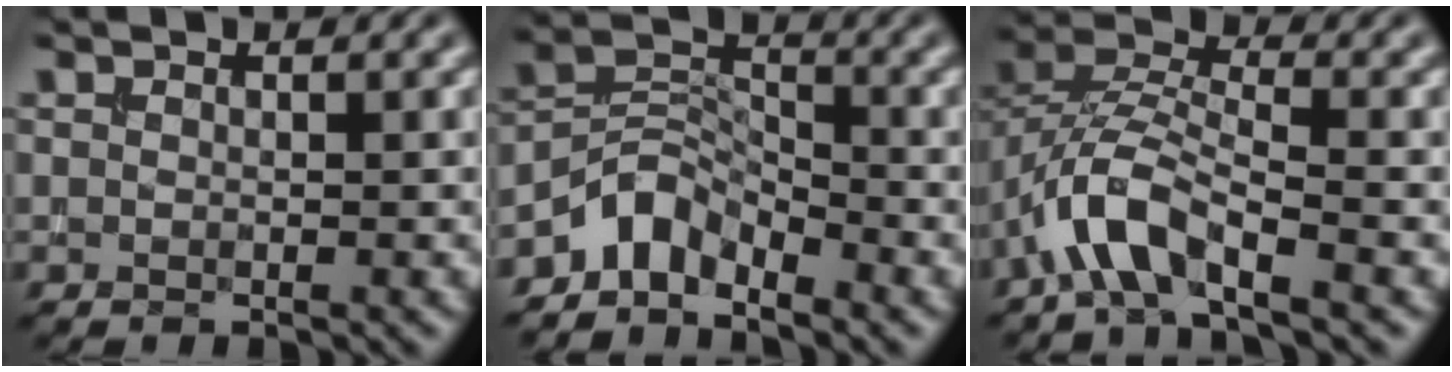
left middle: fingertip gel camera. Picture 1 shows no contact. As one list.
[{"total": 3.8, "force": [-3.2, 1.6, 1.3], "torque": [-0.019, 0.012, -0.074]}, {"total": 5.4, "force": [-3.1, 1.8, 4.1], "torque": [-0.082, 0.012, -0.066]}]